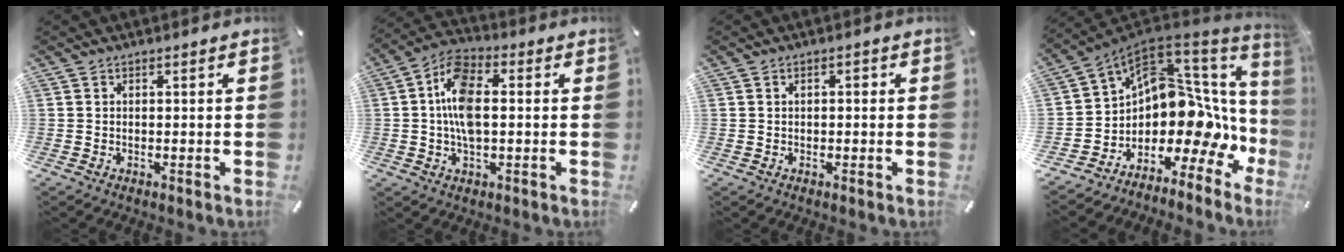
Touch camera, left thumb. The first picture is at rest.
{"total": 10.4, "force": [0.3, 5.8, 8.7], "torque": [-0.188, 0.007, 0.002]}
{"total": 1.4, "force": [0.2, 0.9, 1.1], "torque": [-0.013, 0.003, -0.002]}
{"total": 13.0, "force": [4.2, 8.3, 9.1], "torque": [-0.142, -0.098, 0.072]}